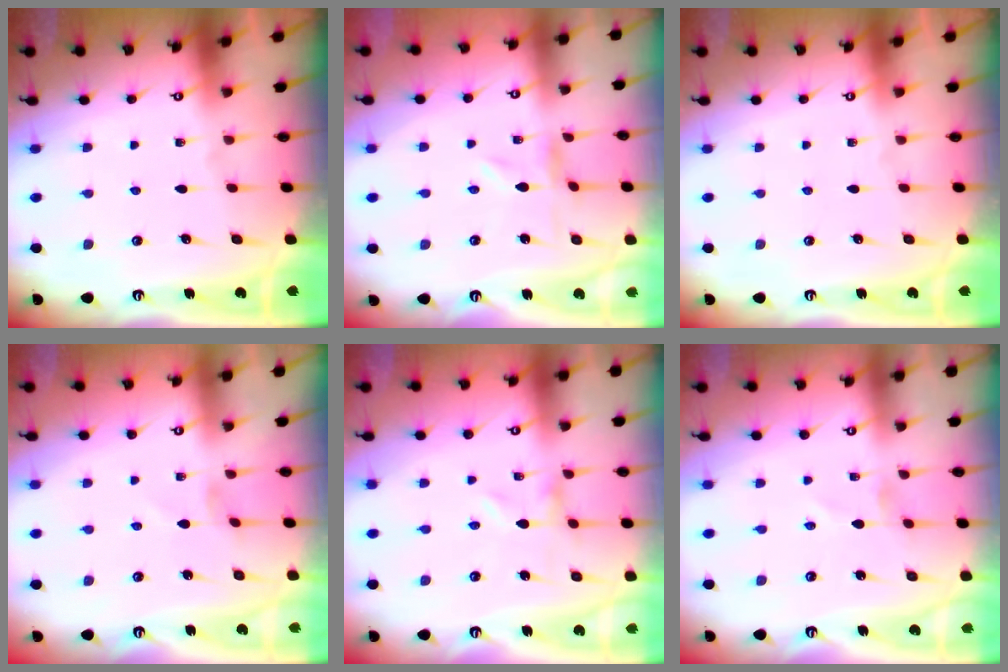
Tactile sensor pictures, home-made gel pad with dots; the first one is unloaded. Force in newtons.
{"total": 0.6, "press": 0.6, "slide": 0.2}
{"total": 0.0}
{"total": 0.5, "press": 0.4, "slide": 0.3}
{"total": 0.0}
{"total": 0.0}